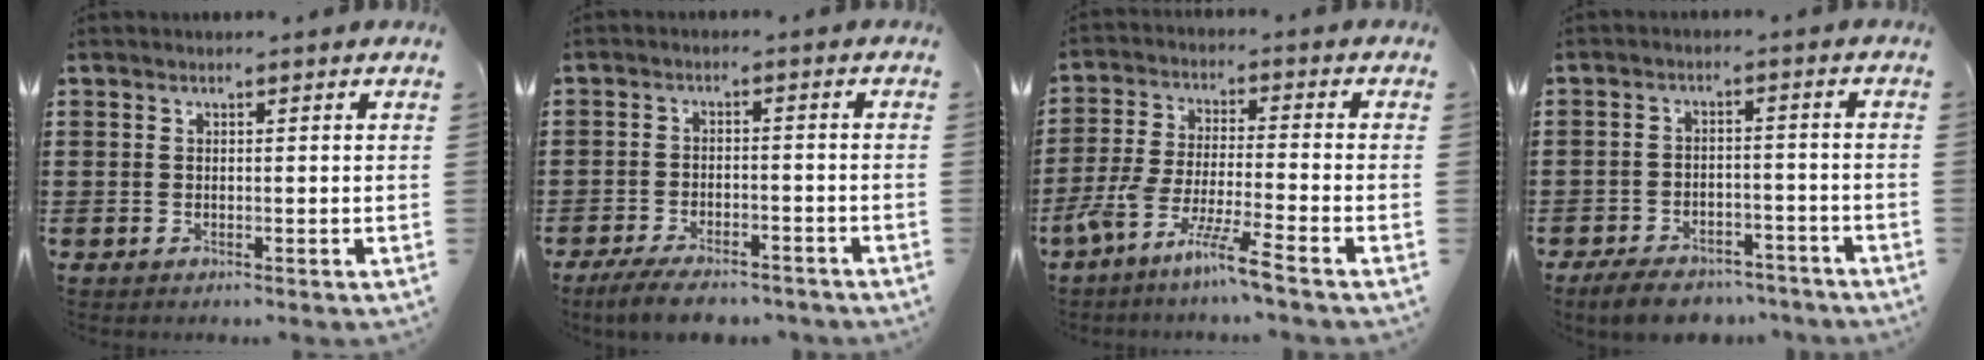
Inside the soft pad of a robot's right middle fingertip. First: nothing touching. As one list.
[{"total": 5.0, "force": [-4.4, 1.0, 2.2], "torque": [-0.046, -0.002, -0.086]}, {"total": 8.3, "force": [-6.6, -0.5, 5.0], "torque": [-0.114, -0.018, -0.132]}, {"total": 5.2, "force": [-4.8, 1.3, 1.4], "torque": [-0.027, 0.009, -0.096]}]